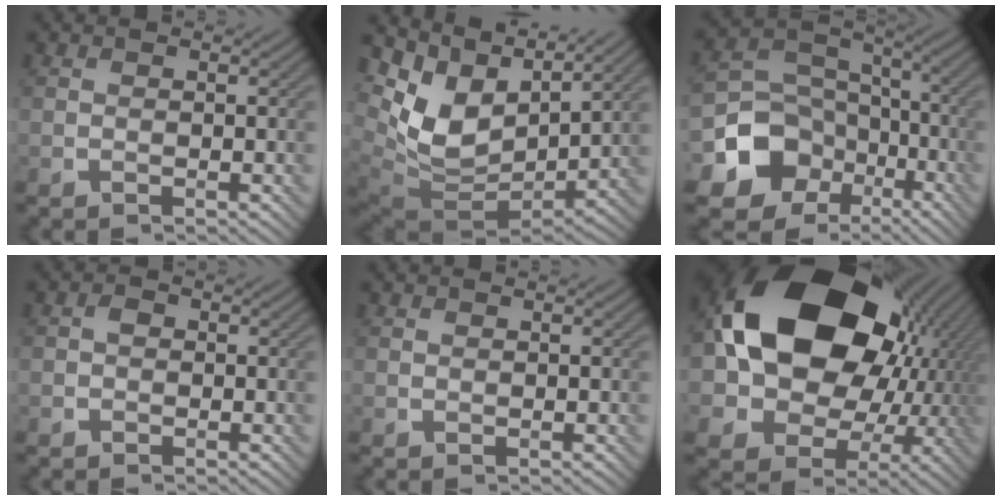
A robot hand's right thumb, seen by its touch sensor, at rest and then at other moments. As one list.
[{"total": 11.8, "force": [4.9, 6.7, 8.4], "torque": [-0.190, 0.002, 0.100]}, {"total": 11.6, "force": [-4.9, 9.3, 4.9], "torque": [-0.121, -0.031, -0.094]}, {"total": 1.3, "force": [-0.2, 1.1, 0.7], "torque": [-0.012, 0.001, -0.010]}, {"total": 0.0}, {"total": 22.6, "force": [5.5, 16.8, 14.1], "torque": [-0.280, -0.001, 0.109]}]